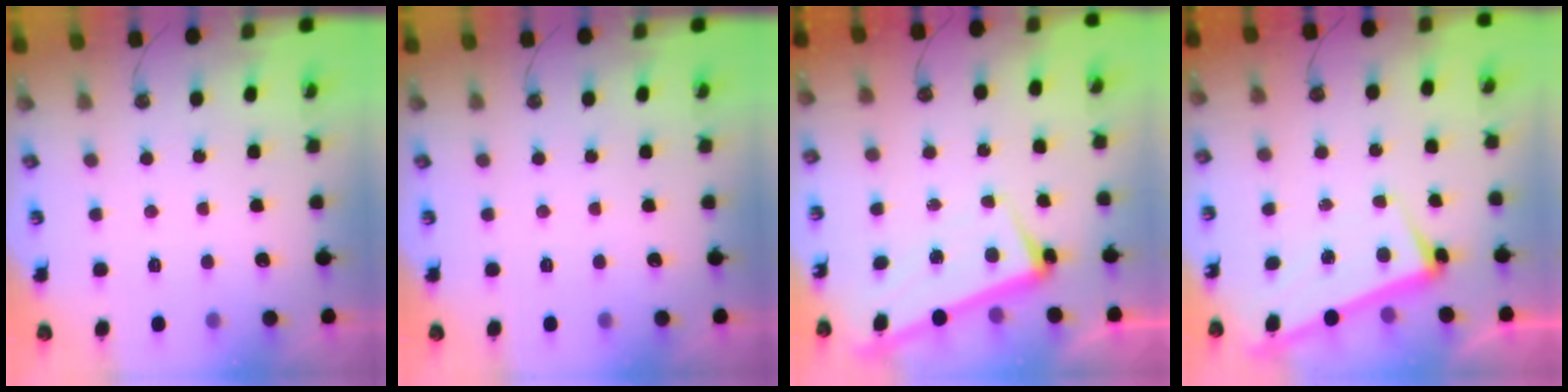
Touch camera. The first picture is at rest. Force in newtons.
{"total": 0.0}
{"total": 2.3, "press": 2.1, "slide": 0.9}
{"total": 2.5, "press": 2.4, "slide": 0.8}